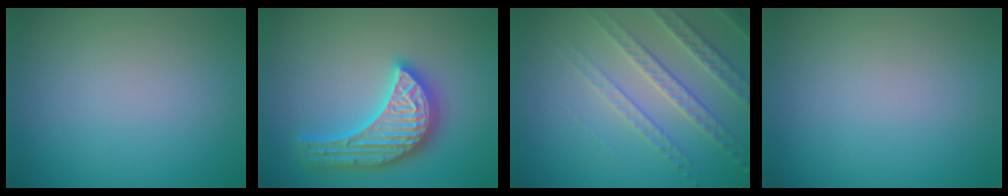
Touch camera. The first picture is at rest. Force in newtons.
{"total": 5.6, "press": 5.6, "slide": 0.7}
{"total": 4.4, "press": 3.7, "slide": 2.4}
{"total": 0.0}